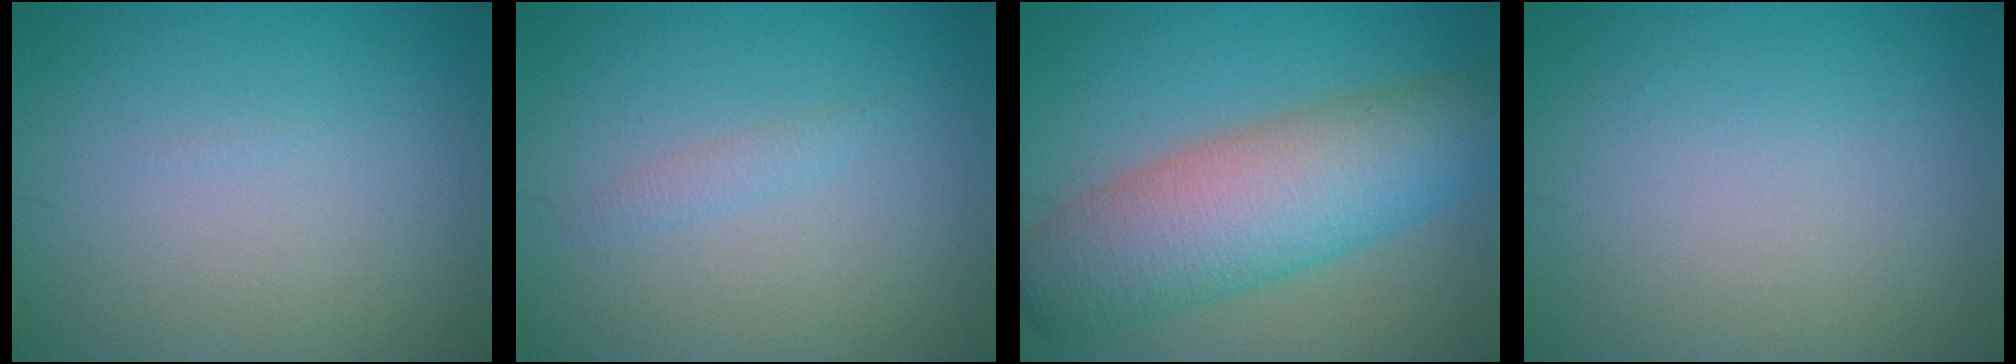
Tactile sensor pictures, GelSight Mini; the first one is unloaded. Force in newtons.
{"total": 0.9, "press": 0.9, "slide": 0.1}
{"total": 10.1, "press": 10.1, "slide": 0.4}
{"total": 0.0}